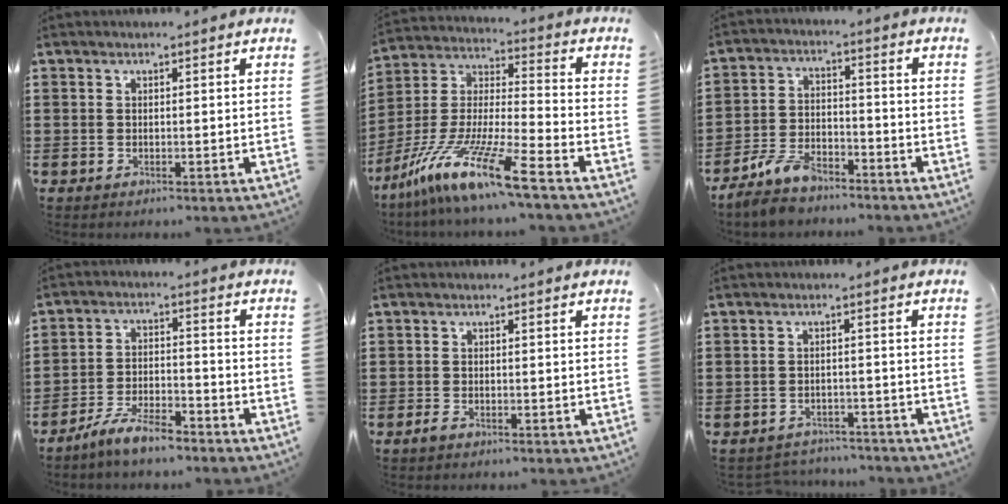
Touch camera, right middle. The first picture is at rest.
{"total": 14.4, "force": [-11.0, -0.3, 9.2], "torque": [-0.193, -0.001, -0.214]}
{"total": 6.6, "force": [-5.8, 2.1, 2.3], "torque": [-0.061, 0.003, -0.118]}
{"total": 6.3, "force": [-5.6, 0.9, 2.9], "torque": [-0.065, -0.001, -0.107]}
{"total": 1.3, "force": [-0.9, 0.5, 0.8], "torque": [-0.025, -0.003, -0.019]}
{"total": 2.7, "force": [-2.6, 0.5, -0.1], "torque": [-0.007, -0.001, -0.057]}